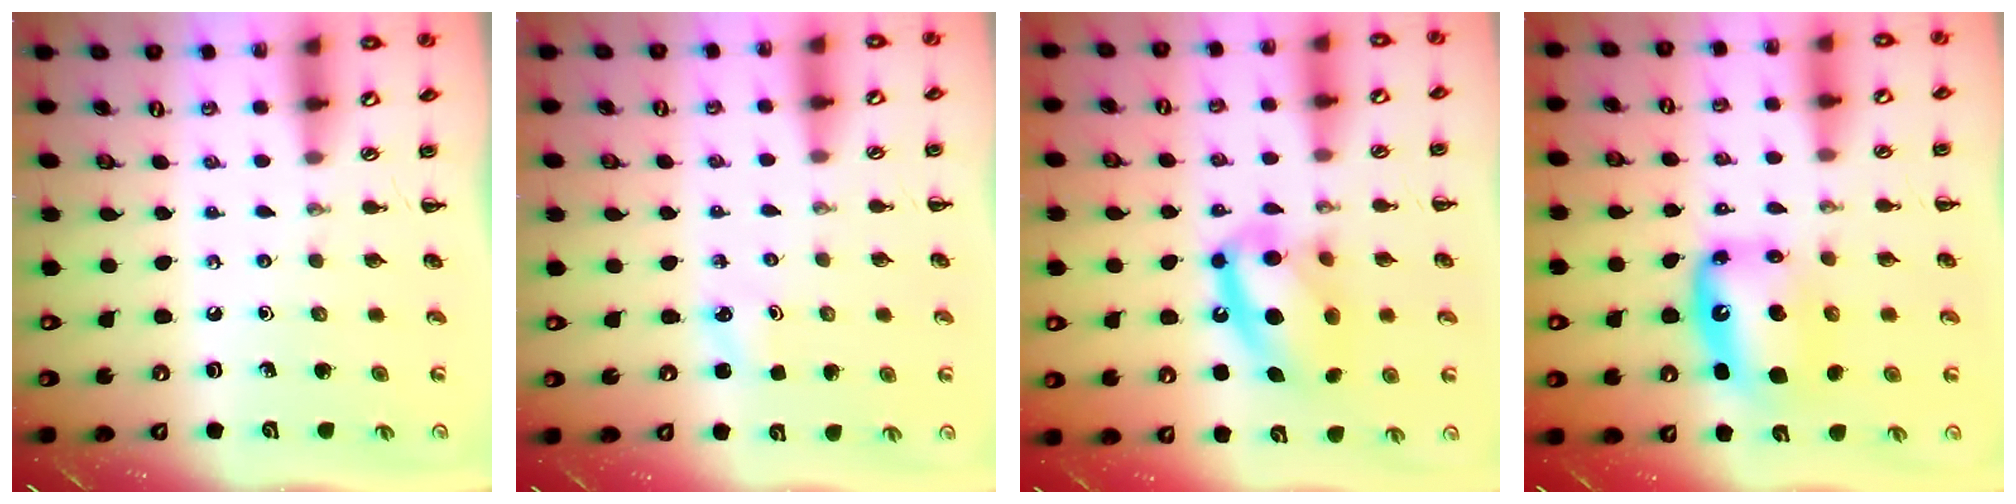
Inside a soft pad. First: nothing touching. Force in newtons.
{"total": 1.4, "press": 1.4, "slide": 0.4}
{"total": 15.2, "press": 14.8, "slide": 3.4}
{"total": 9.2, "press": 8.9, "slide": 2.4}